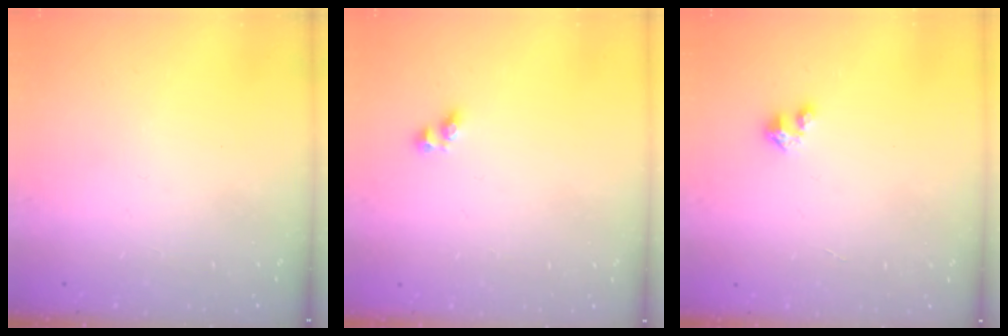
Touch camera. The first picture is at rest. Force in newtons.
{"total": 4.5, "press": 4.5, "slide": 0.3}
{"total": 2.3, "press": 2.3, "slide": 0.3}